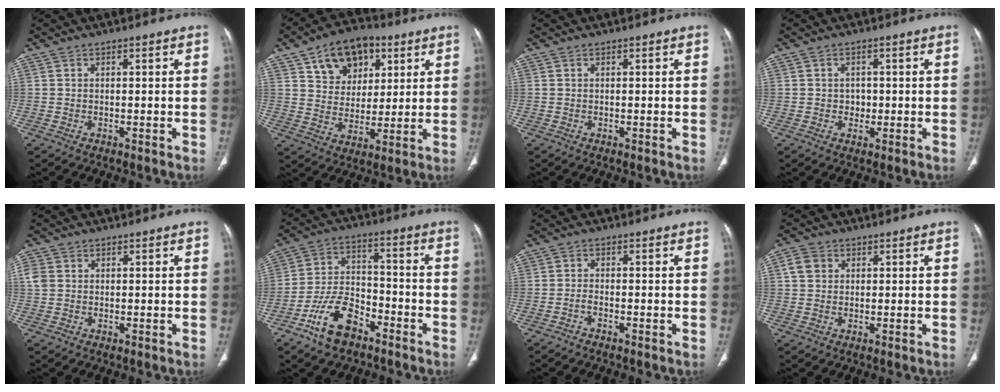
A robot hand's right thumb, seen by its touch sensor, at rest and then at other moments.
{"total": 13.6, "force": [6.4, 9.5, 7.4], "torque": [-0.078, -0.015, 0.108]}
{"total": 0.0}
{"total": 2.4, "force": [-0.3, 2.1, 1.1], "torque": [0.002, 0.006, -0.005]}
{"total": 2.9, "force": [0.6, 2.5, 1.4], "torque": [-0.032, 0.007, 0.014]}
{"total": 11.8, "force": [-7.2, 6.4, 6.8], "torque": [-0.121, 0.051, -0.137]}
{"total": 1.3, "force": [-1.0, 0.5, 0.7], "torque": [-0.014, 0.012, -0.020]}
{"total": 3.5, "force": [1.0, 3.0, 1.6], "torque": [-0.016, 0.003, 0.019]}